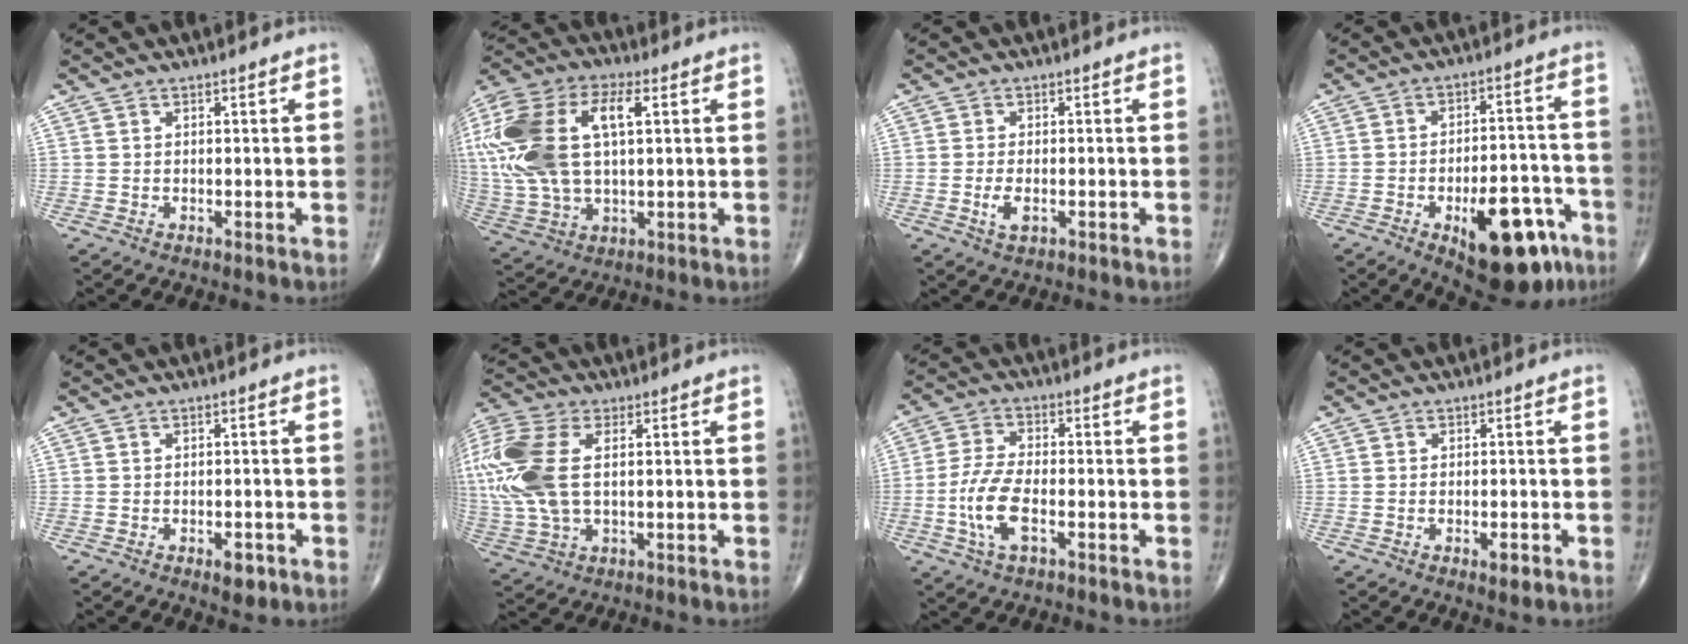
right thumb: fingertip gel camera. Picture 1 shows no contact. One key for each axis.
{"total": 24.3, "fx": 5.1, "fy": 12.4, "fz": 20.2, "tx": -0.476, "ty": 0.021, "tz": 0.094}
{"total": 2.8, "fx": -0.8, "fy": 1.3, "fz": 2.4, "tx": -0.050, "ty": -0.002, "tz": -0.015}
{"total": 18.1, "fx": -8.9, "fy": 7.9, "fz": 13.7, "tx": -0.146, "ty": 0.054, "tz": -0.111}
{"total": 3.0, "fx": -1.6, "fy": 1.5, "fz": 2.2, "tx": -0.022, "ty": 0.006, "tz": -0.017}
{"total": 18.2, "fx": 2.6, "fy": 10.2, "fz": 14.8, "tx": -0.386, "ty": 0.007, "tz": 0.048}
{"total": 8.4, "fx": -2.7, "fy": 3.6, "fz": 7.1, "tx": -0.160, "ty": 0.015, "tz": -0.052}
{"total": 2.3, "fx": -1.1, "fy": 0.9, "fz": 1.9, "tx": -0.028, "ty": 0.002, "tz": -0.016}